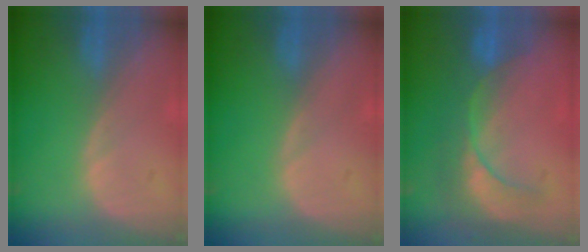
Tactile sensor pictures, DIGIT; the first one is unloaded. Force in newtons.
{"total": 0.0}
{"total": 9.0, "press": 7.8, "slide": 4.6}